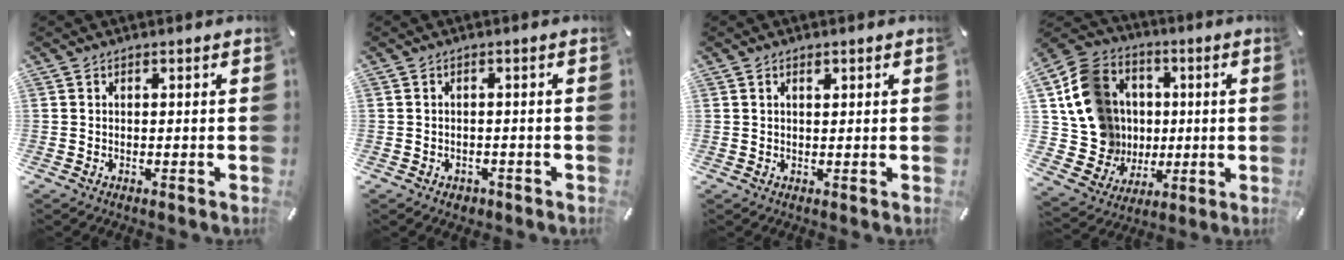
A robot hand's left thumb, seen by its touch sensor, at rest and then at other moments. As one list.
[{"total": 1.8, "force": [-0.8, 1.4, 0.6], "torque": [-0.011, 0.004, -0.018]}, {"total": 1.2, "force": [0.6, 0.6, 0.9], "torque": [-0.019, 0.002, 0.010]}, {"total": 15.9, "force": [1.7, 14.8, 5.5], "torque": [-0.095, 0.004, 0.047]}]